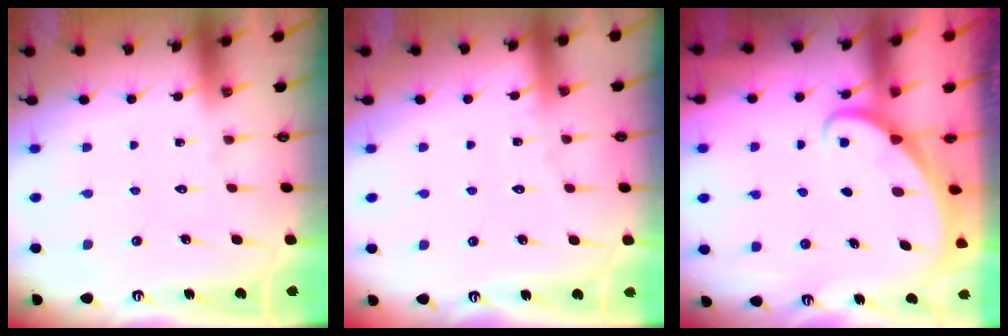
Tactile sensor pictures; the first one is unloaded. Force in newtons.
{"total": 3.3, "press": 3.3, "slide": 0.3}
{"total": 1.8, "press": 1.8, "slide": 0.0}